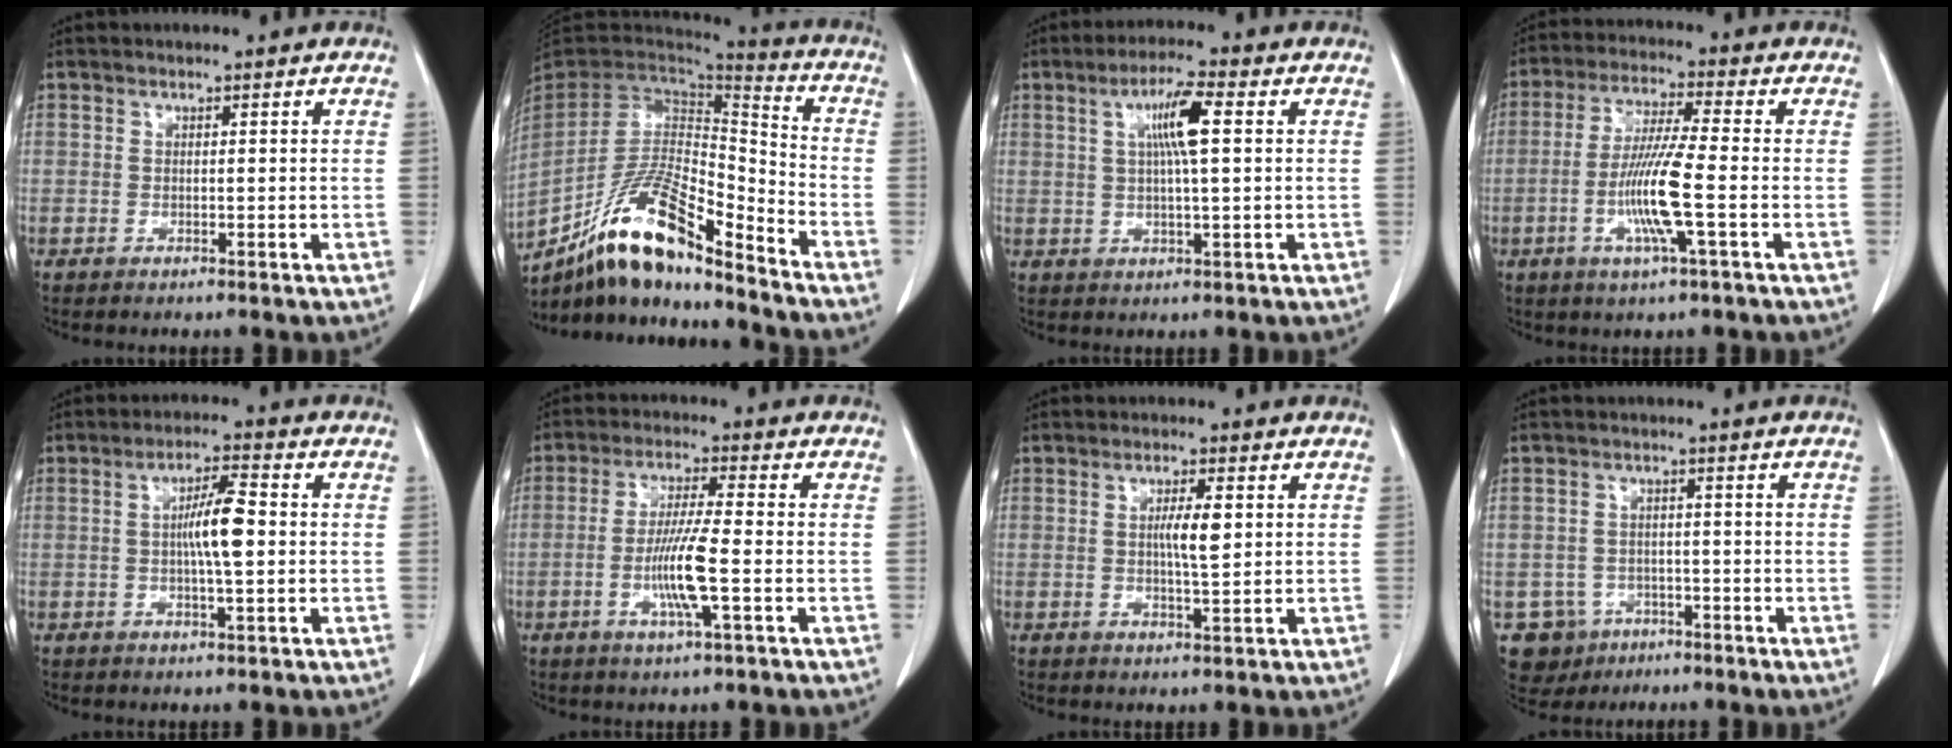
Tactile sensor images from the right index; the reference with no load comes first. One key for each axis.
{"total": 17.9, "fx": -12.7, "fy": 3.3, "fz": 12.2, "tx": -0.235, "ty": 0.000, "tz": -0.228}
{"total": 6.7, "fx": 1.7, "fy": 0.3, "fz": 6.5, "tx": -0.117, "ty": 0.007, "tz": 0.029}
{"total": 10.5, "fx": -2.8, "fy": -0.2, "fz": 10.1, "tx": -0.200, "ty": -0.010, "tz": -0.059}
{"total": 6.2, "fx": -0.1, "fy": 0.6, "fz": 6.2, "tx": -0.112, "ty": 0.005, "tz": -0.006}
{"total": 8.0, "fx": -2.2, "fy": -0.2, "fz": 7.7, "tx": -0.148, "ty": -0.008, "tz": -0.046}
{"total": 3.9, "fx": 0.5, "fy": 0.4, "fz": 3.8, "tx": -0.067, "ty": -0.001, "tz": 0.008}
{"total": 6.3, "fx": -3.1, "fy": 5.5, "fz": 0.5, "tx": -0.013, "ty": 0.008, "tz": -0.039}